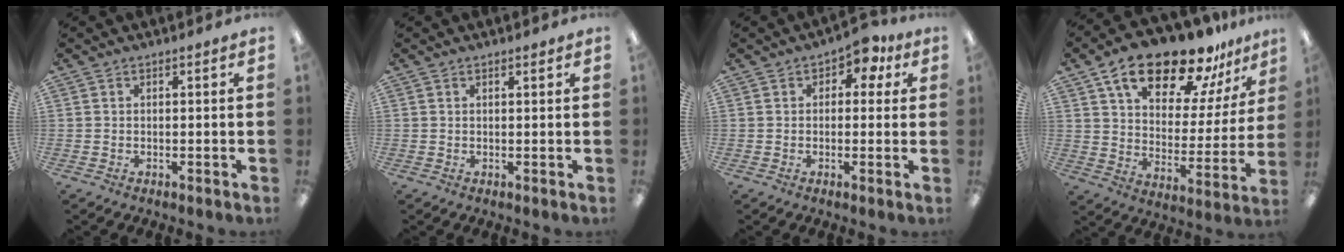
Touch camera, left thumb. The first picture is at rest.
{"total": 0.7, "force": [0.6, 0.2, 0.4], "torque": [-0.008, 0.001, 0.010]}
{"total": 5.2, "force": [2.2, 3.4, 3.3], "torque": [-0.040, -0.001, 0.033]}
{"total": 21.8, "force": [15.8, 9.1, 12.1], "torque": [-0.202, -0.094, 0.271]}